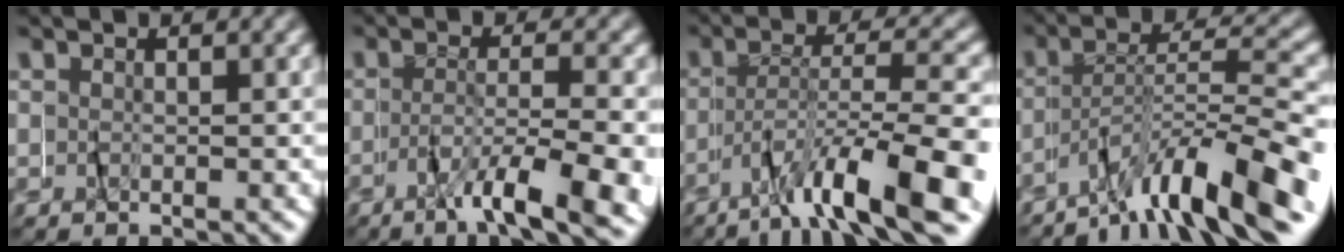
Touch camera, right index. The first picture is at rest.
{"total": 8.5, "force": [-5.6, 1.1, 6.3], "torque": [-0.094, -0.019, -0.085]}
{"total": 8.2, "force": [-5.7, 0.0, 5.9], "torque": [-0.100, -0.007, -0.086]}
{"total": 8.2, "force": [-6.6, -0.2, 4.9], "torque": [-0.086, 0.001, -0.106]}